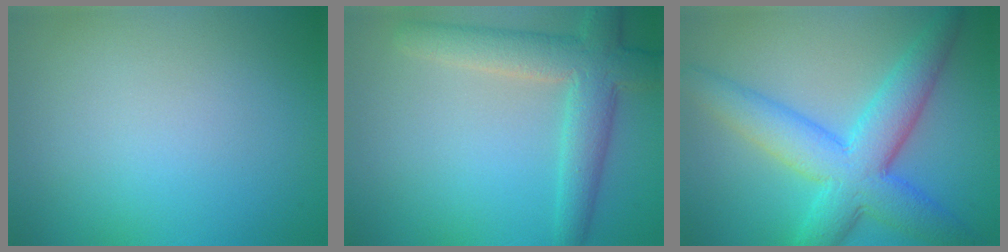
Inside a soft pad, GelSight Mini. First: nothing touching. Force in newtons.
{"total": 5.5, "press": 5.5, "slide": 0.3}
{"total": 7.9, "press": 7.9, "slide": 0.3}